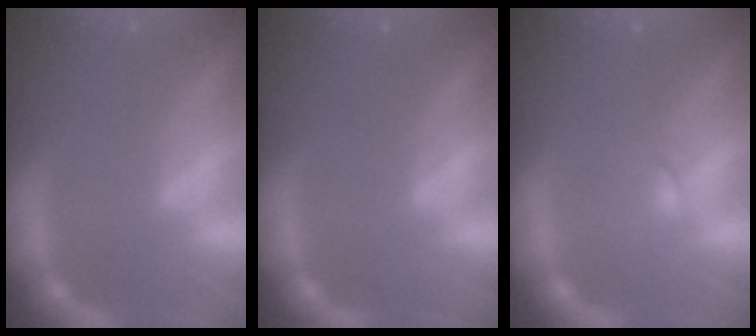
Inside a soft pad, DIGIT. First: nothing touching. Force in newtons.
{"total": 0.0}
{"total": 1.4}